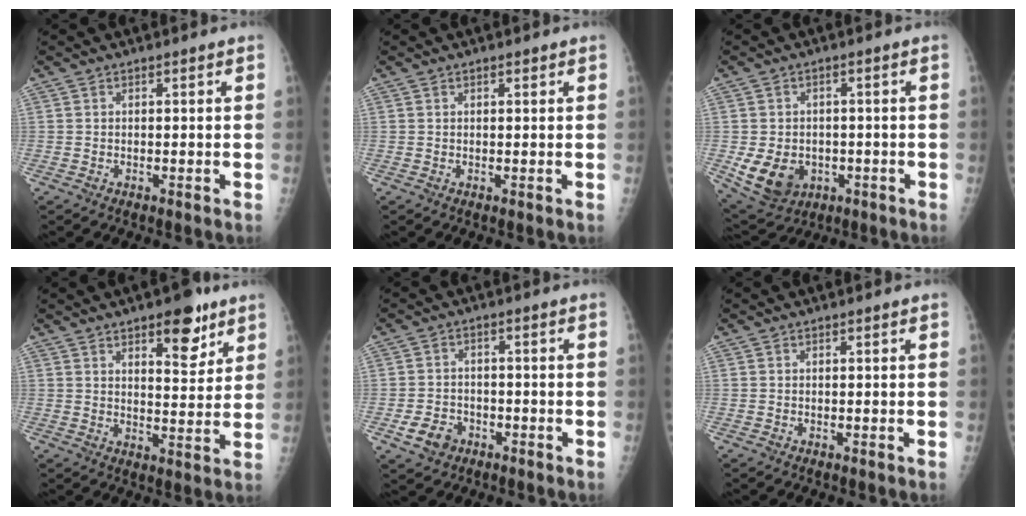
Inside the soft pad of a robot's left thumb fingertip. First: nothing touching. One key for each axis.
{"total": 0.8, "fx": 0.5, "fy": 0.3, "fz": 0.5, "tx": -0.008, "ty": -0.001, "tz": 0.006}
{"total": 9.9, "fx": -2.5, "fy": 7.9, "fz": 5.4, "tx": -0.084, "ty": 0.006, "tz": -0.022}
{"total": 9.5, "fx": 5.7, "fy": 3.8, "fz": 6.6, "tx": -0.069, "ty": -0.033, "tz": 0.082}
{"total": 5.1, "fx": -2.5, "fy": 4.0, "fz": 2.1, "tx": -0.027, "ty": 0.016, "tz": -0.037}
{"total": 0.0}